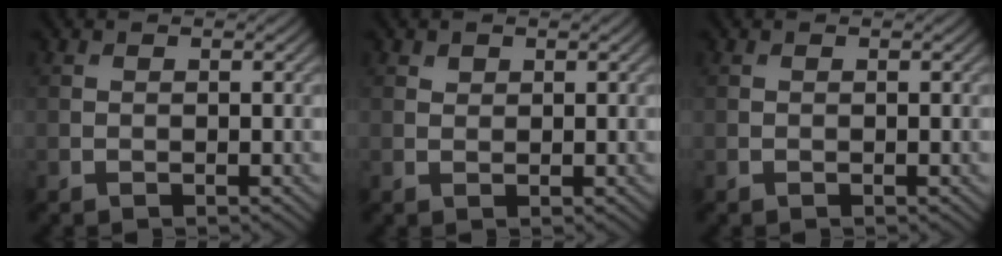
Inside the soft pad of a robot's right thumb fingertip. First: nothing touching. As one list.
[{"total": 0.8, "force": [0.6, 0.5, 0.2], "torque": [-0.003, -0.002, 0.013]}, {"total": 0.0}]